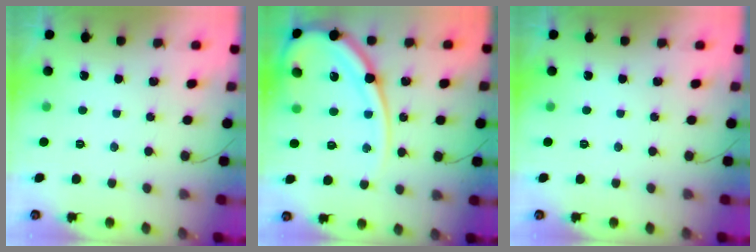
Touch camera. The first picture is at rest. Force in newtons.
{"total": 17.3, "press": 17.2, "slide": 1.9}
{"total": 0.0}